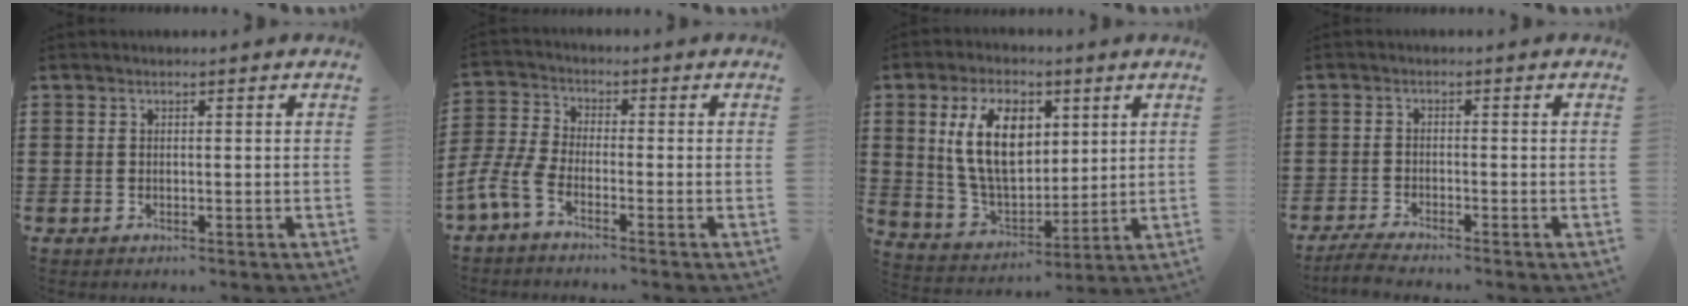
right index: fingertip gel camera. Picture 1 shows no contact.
{"total": 4.9, "force": [-3.5, 1.4, 3.1], "torque": [-0.106, -0.019, -0.077]}
{"total": 12.2, "force": [3.9, 7.2, 9.1], "torque": [-0.205, 0.012, 0.069]}
{"total": 2.4, "force": [-2.3, 0.0, 0.5], "torque": [-0.016, 0.000, -0.049]}